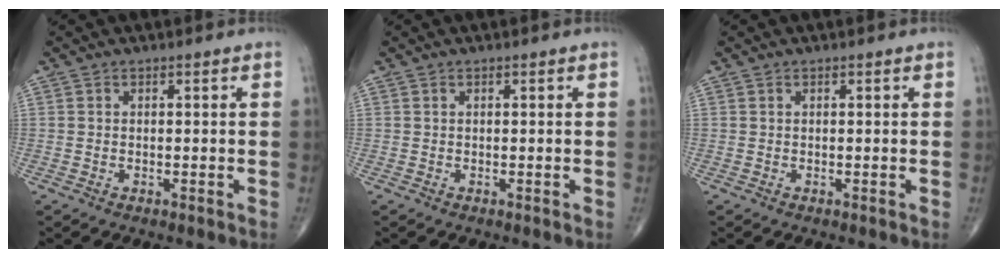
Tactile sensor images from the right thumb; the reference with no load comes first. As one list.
[{"total": 0.0}, {"total": 0.0}]